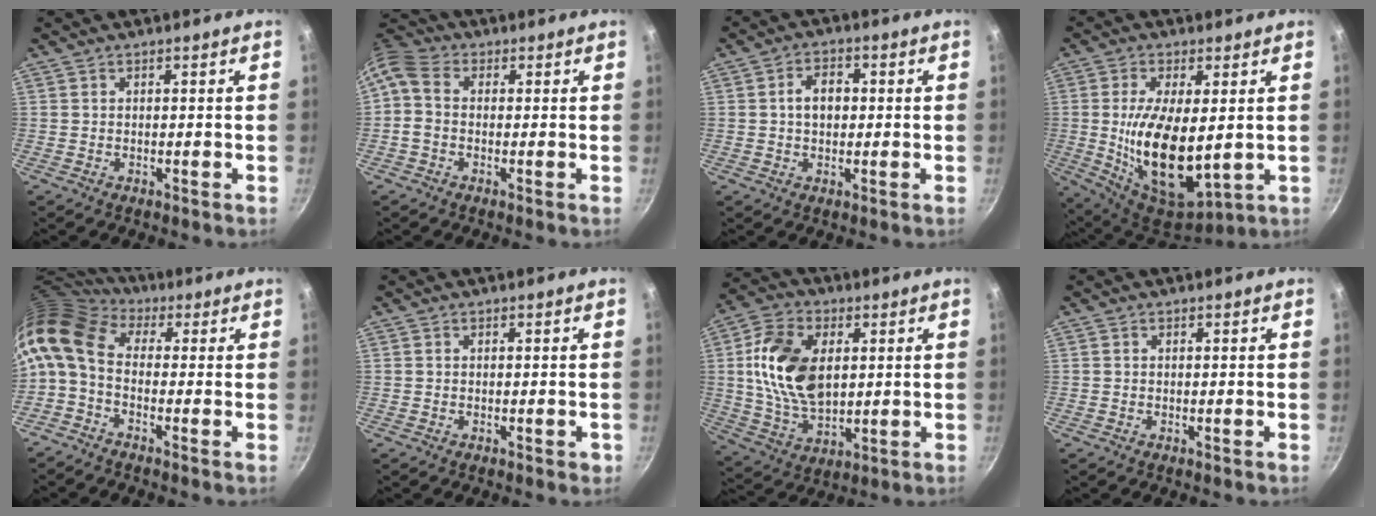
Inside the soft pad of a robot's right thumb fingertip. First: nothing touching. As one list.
[{"total": 6.2, "force": [0.0, 4.6, 4.2], "torque": [-0.093, 0.020, -0.016]}, {"total": 5.1, "force": [0.3, 3.7, 3.5], "torque": [-0.034, 0.011, 0.000]}, {"total": 17.4, "force": [0.2, 7.8, 15.5], "torque": [-0.268, -0.019, 0.019]}, {"total": 12.2, "force": [1.1, 7.8, 9.3], "torque": [-0.190, 0.026, 0.000]}, {"total": 1.1, "force": [-0.4, 0.7, 0.7], "torque": [-0.002, 0.002, -0.005]}, {"total": 15.7, "force": [2.6, 9.9, 12.0], "torque": [-0.206, -0.007, 0.052]}, {"total": 0.0}]